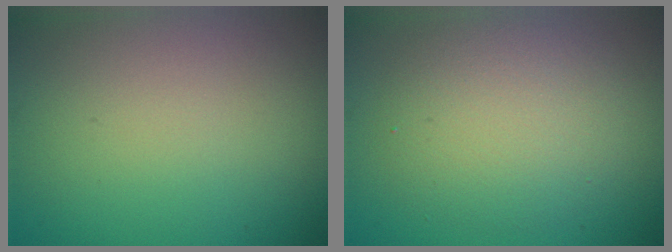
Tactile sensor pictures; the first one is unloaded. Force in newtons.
{"total": 4.3, "press": 4.3, "slide": 0.2}